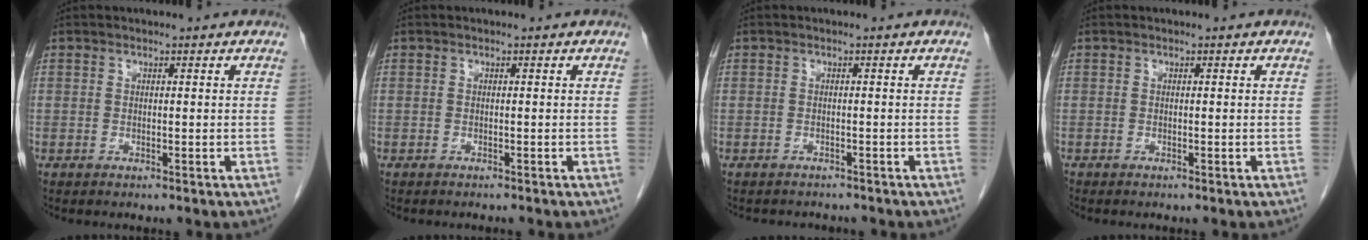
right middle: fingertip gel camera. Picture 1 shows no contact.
{"total": 1.6, "force": [-1.5, 0.1, 0.5], "torque": [-0.008, -0.002, -0.018]}
{"total": 3.6, "force": [-3.3, 1.3, 0.6], "torque": [-0.008, -0.001, -0.042]}
{"total": 0.0}